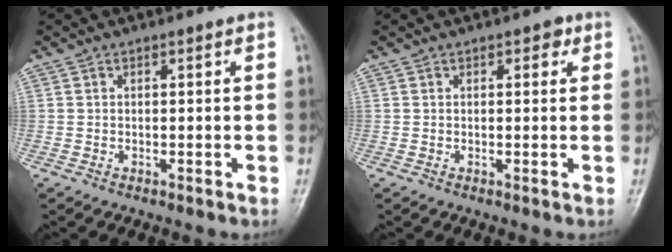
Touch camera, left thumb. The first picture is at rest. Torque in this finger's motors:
{"motor_torque": [-0.14, -0.08, 0.06, 0.05, 0.02]}